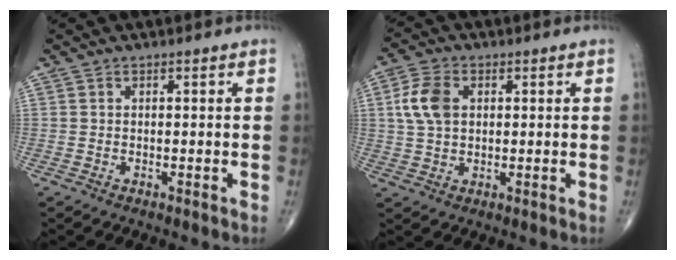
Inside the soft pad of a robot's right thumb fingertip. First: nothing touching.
{"total": 7.1, "force": [1.4, 4.7, 5.0], "torque": [-0.099, 0.005, 0.025]}